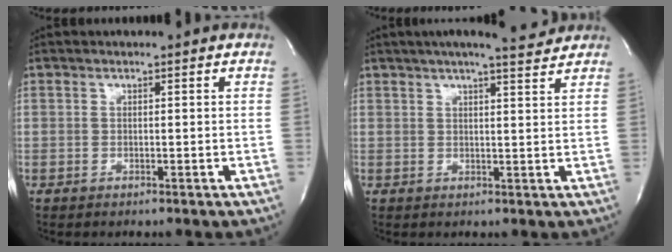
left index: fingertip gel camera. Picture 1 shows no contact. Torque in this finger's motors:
{"motor_torque": [0.37, -0.22, -0.03, 0.00]}